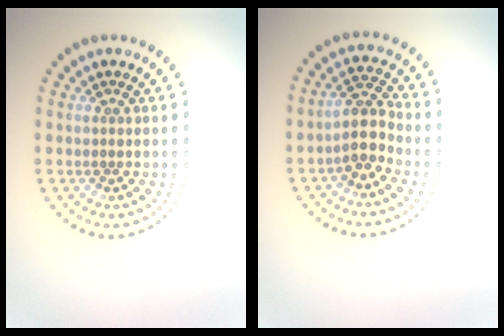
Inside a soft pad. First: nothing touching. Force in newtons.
{"total": 2.8, "press": 2.3, "slide": 1.6}